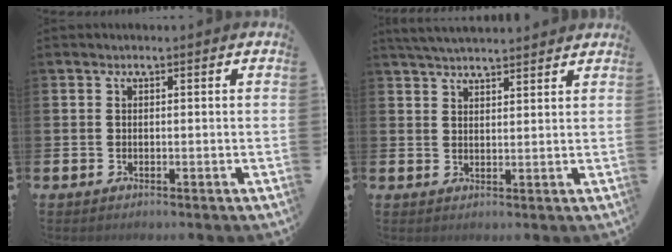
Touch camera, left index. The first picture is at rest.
{"total": 3.9, "force": [3.9, 0.3, 0.6], "torque": [-0.018, -0.013, 0.071]}